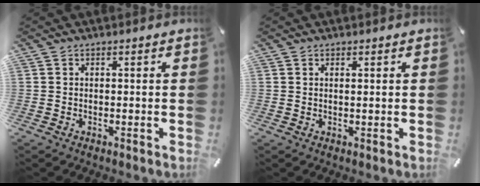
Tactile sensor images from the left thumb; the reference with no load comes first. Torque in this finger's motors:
{"motor_torque": [-0.10, -0.37, -0.09, -0.02, -0.02]}